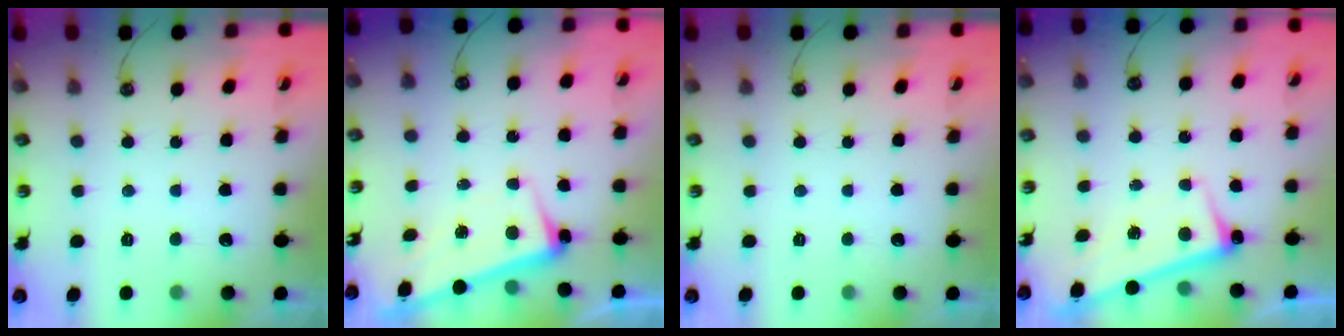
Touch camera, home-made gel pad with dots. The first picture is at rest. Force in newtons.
{"total": 2.6, "press": 2.4, "slide": 1.1}
{"total": 0.0}
{"total": 2.9, "press": 2.8, "slide": 0.7}